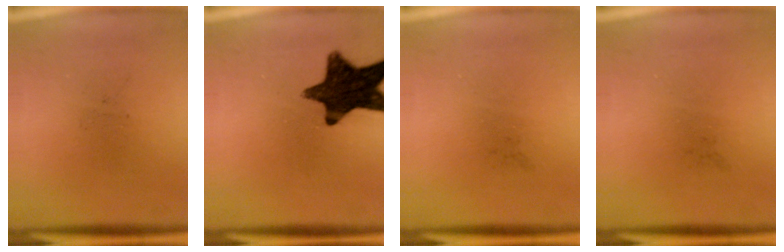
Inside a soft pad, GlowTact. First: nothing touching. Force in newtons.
{"total": 14.3}
{"total": 0.0}
{"total": 0.0}